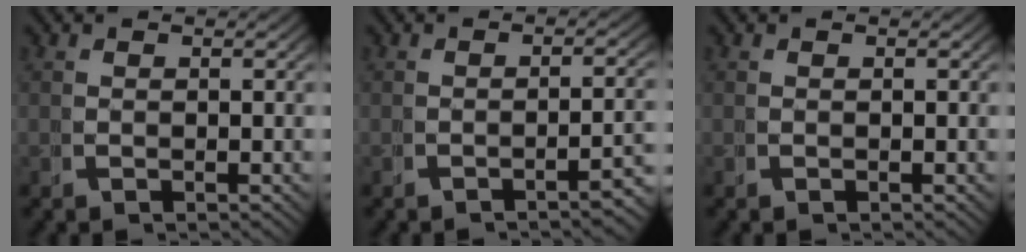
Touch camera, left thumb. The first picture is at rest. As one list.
[{"total": 3.1, "force": [-2.2, 0.3, 2.1], "torque": [-0.025, 0.004, -0.030]}, {"total": 0.0}]